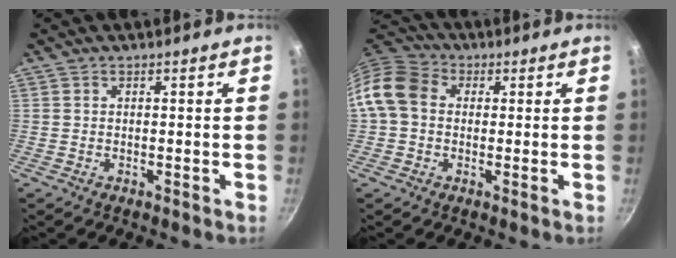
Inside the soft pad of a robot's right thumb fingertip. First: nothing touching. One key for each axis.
{"total": 9.1, "fx": 0.6, "fy": 7.4, "fz": 5.3, "tx": -0.080, "ty": 0.022, "tz": -0.010}